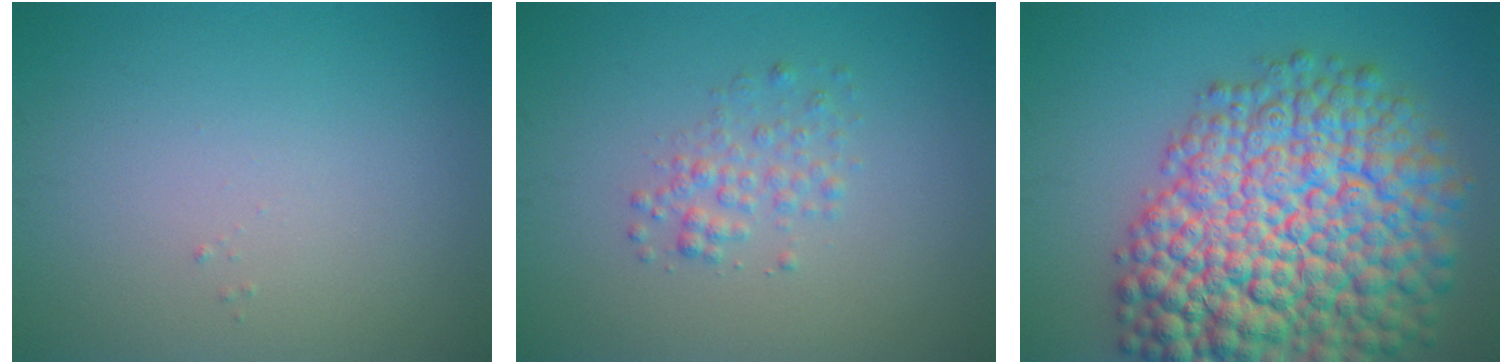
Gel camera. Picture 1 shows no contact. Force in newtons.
{"total": 1.8, "press": 1.8, "slide": 0.1}
{"total": 16.1, "press": 16.1, "slide": 0.7}